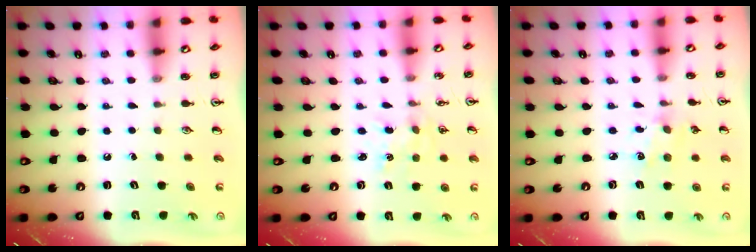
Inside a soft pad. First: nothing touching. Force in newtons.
{"total": 0.0}
{"total": 2.9, "press": 2.8, "slide": 0.8}